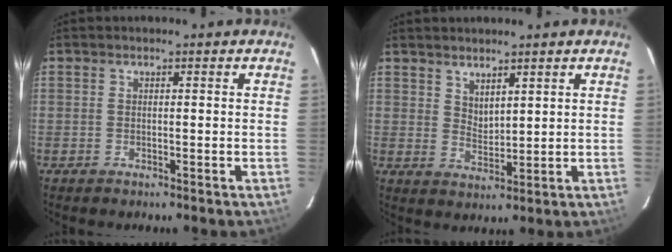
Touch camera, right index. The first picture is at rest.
{"total": 3.7, "force": [3.0, 1.4, 1.6], "torque": [-0.023, -0.004, 0.055]}